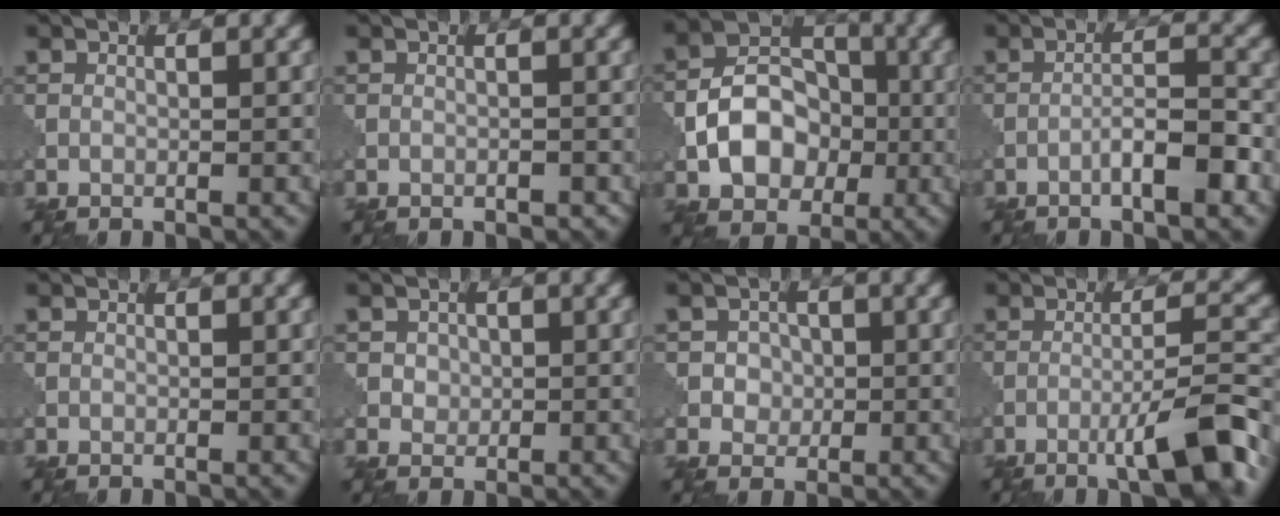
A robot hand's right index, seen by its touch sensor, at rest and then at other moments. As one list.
[{"total": 0.7, "force": [-0.5, 0.3, 0.4], "torque": [-0.006, -0.001, -0.006]}, {"total": 7.3, "force": [-1.6, 5.4, 4.6], "torque": [-0.068, 0.004, -0.029]}, {"total": 3.9, "force": [-1.9, 0.6, 3.3], "torque": [-0.056, 0.013, -0.038]}, {"total": 0.0}, {"total": 1.8, "force": [0.5, 1.6, 0.7], "torque": [-0.014, 0.000, 0.017]}, {"total": 2.3, "force": [0.2, 2.2, 0.9], "torque": [-0.005, 0.001, 0.003]}, {"total": 6.8, "force": [-3.7, 0.7, 5.6], "torque": [-0.080, 0.013, -0.066]}]